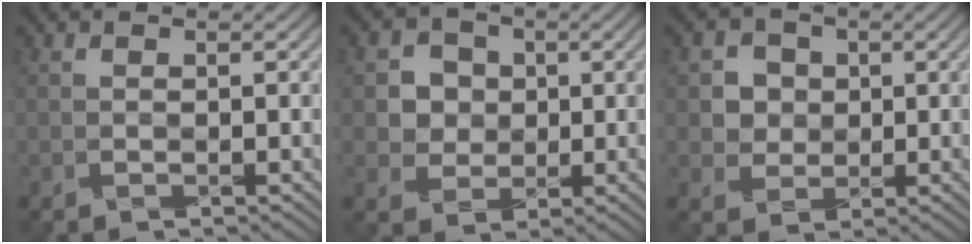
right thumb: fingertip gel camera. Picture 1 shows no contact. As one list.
[{"total": 3.9, "force": [0.6, 3.8, 0.7], "torque": [-0.025, -0.005, 0.007]}, {"total": 3.4, "force": [0.7, 3.3, 0.5], "torque": [-0.019, -0.007, 0.011]}]